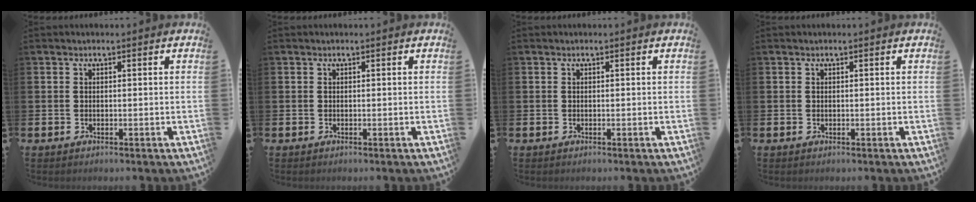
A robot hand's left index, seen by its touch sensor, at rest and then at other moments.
{"total": 0.0}
{"total": 0.0}
{"total": 0.0}